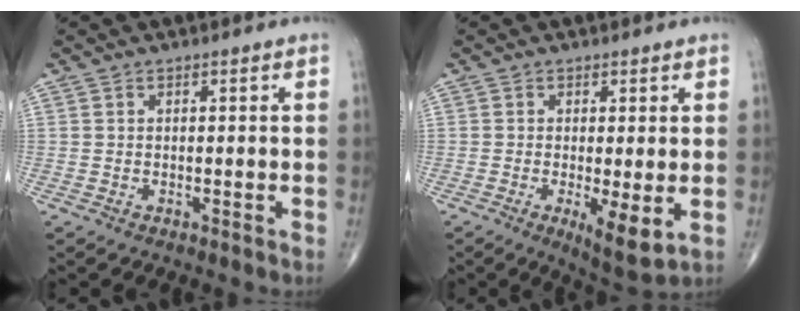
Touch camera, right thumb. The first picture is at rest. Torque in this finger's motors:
{"motor_torque": [0.51, 1.47, 0.02, -0.11, 0.19]}